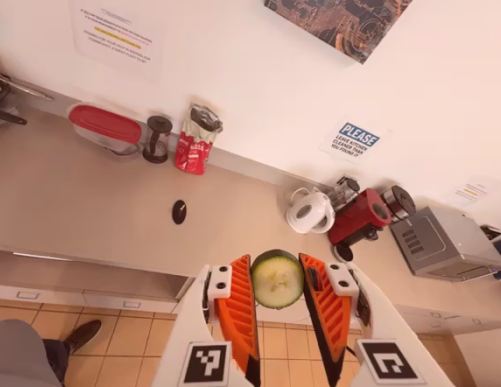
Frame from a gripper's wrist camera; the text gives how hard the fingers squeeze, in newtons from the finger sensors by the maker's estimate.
{"total": 9.3, "left": 9.0, "right": 9.5}